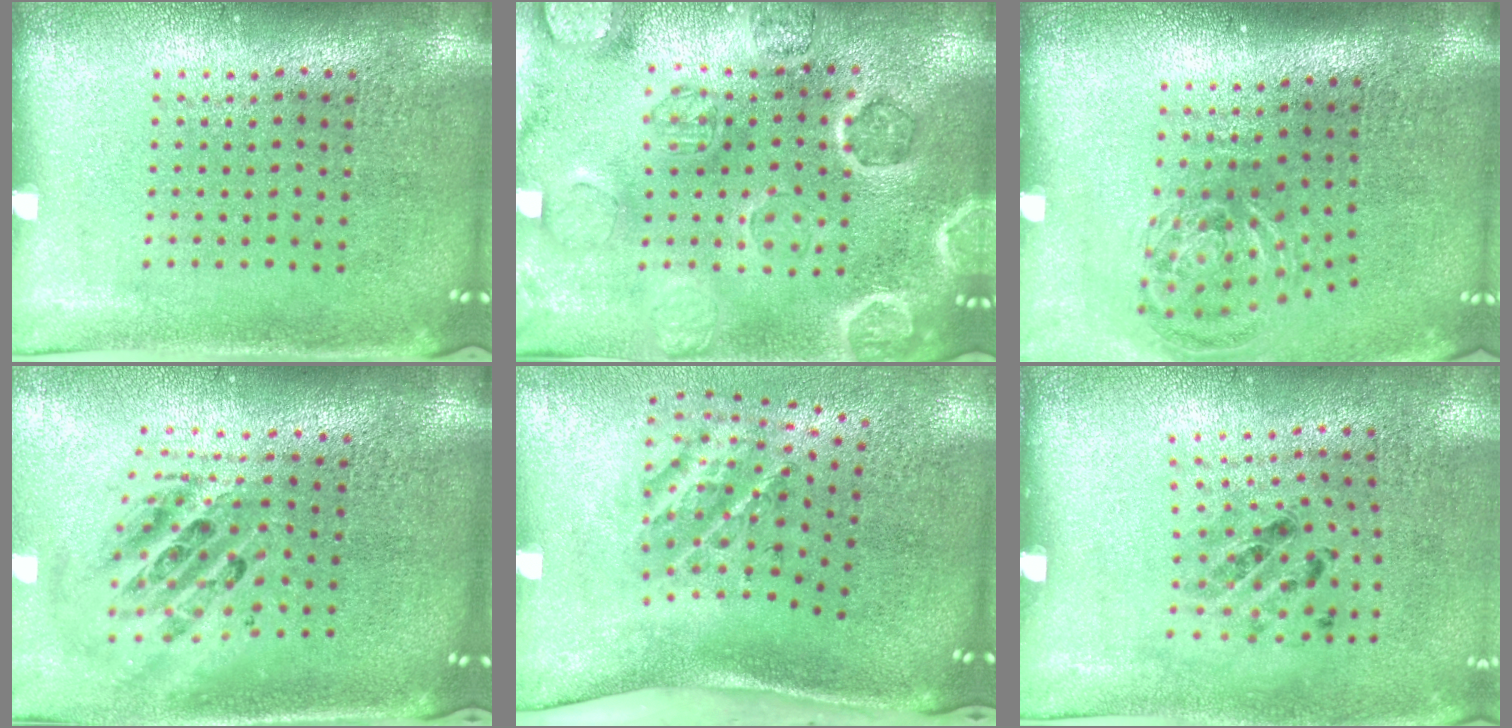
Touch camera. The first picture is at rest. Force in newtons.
{"total": 2.5, "press": 2.5, "slide": 0.4}
{"total": 1.3, "press": 1.0, "slide": 0.9}
{"total": 2.2, "press": 1.7, "slide": 1.4}
{"total": 2.2, "press": 1.2, "slide": 1.8}
{"total": 1.2, "press": 0.6, "slide": 1.1}